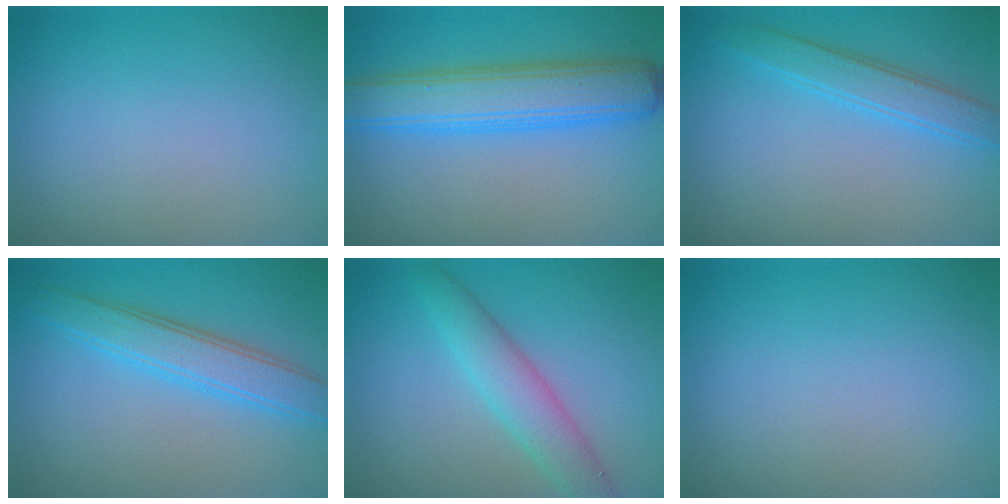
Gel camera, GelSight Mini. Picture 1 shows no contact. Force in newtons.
{"total": 5.5, "press": 5.5, "slide": 0.3}
{"total": 2.9, "press": 2.9, "slide": 0.0}
{"total": 4.1, "press": 4.1, "slide": 0.2}
{"total": 4.1, "press": 4.1, "slide": 0.1}
{"total": 0.0}